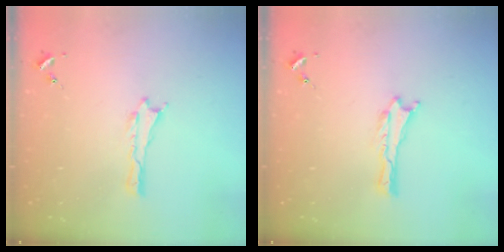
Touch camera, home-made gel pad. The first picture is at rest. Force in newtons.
{"total": 0.0}